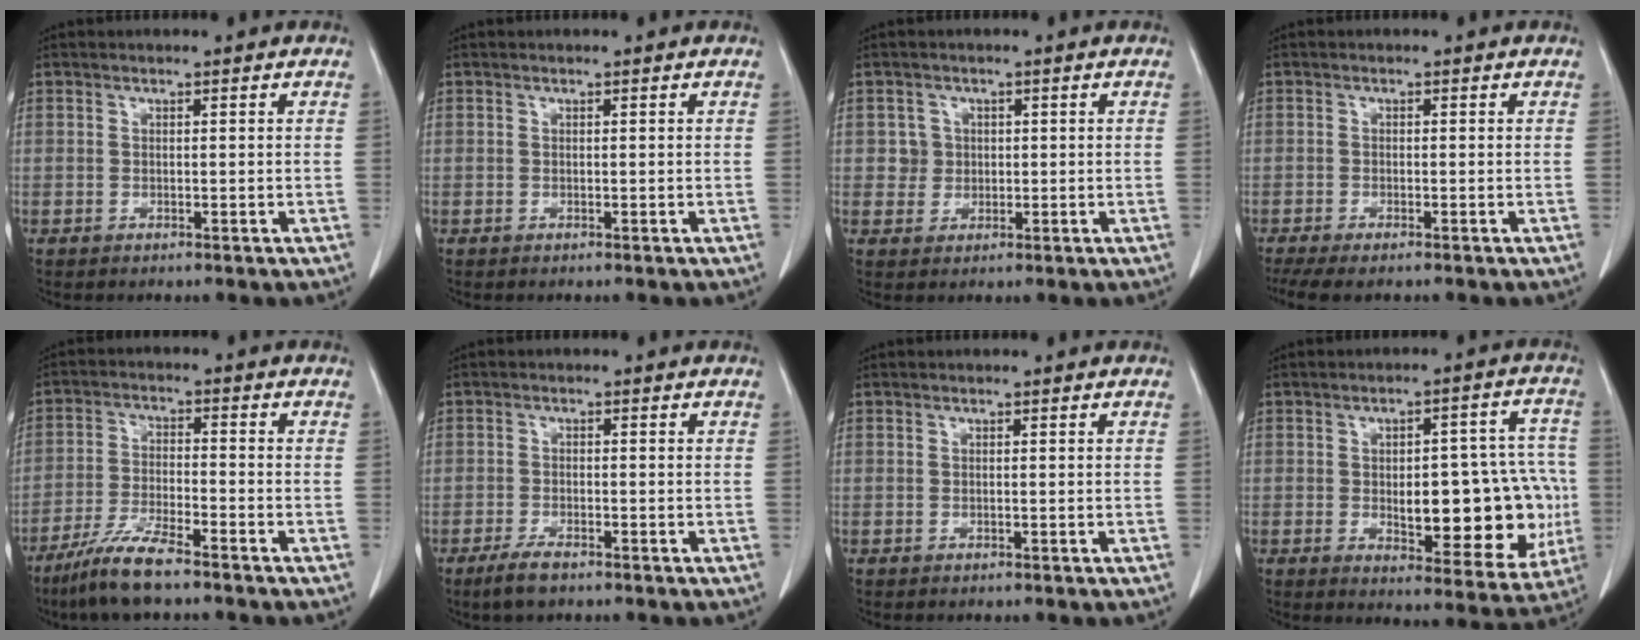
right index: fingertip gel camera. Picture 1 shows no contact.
{"total": 0.0}
{"total": 2.6, "force": [0.6, 2.5, 0.1], "torque": [0.009, 0.006, 0.011]}
{"total": 5.5, "force": [-4.2, 1.2, 3.4], "torque": [-0.051, -0.008, -0.066]}
{"total": 8.0, "force": [-6.1, 0.7, 5.1], "torque": [-0.105, -0.019, -0.117]}
{"total": 3.2, "force": [-2.3, 1.1, 2.0], "torque": [-0.044, -0.002, -0.038]}
{"total": 0.0}
{"total": 16.9, "force": [-2.2, 6.8, 15.3], "torque": [-0.162, 0.026, -0.007]}